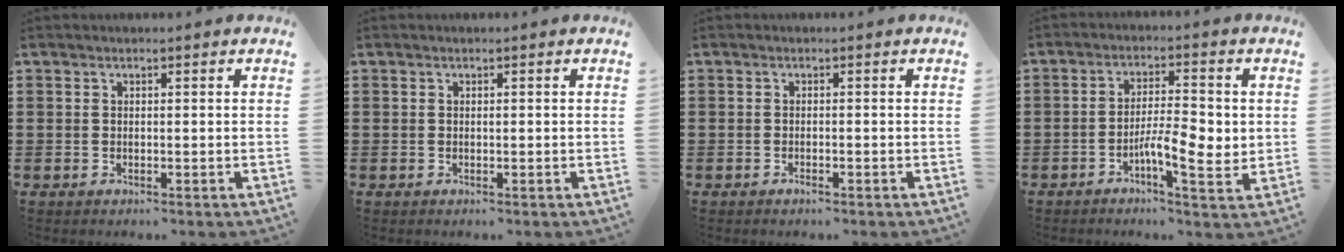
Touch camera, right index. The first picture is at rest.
{"total": 0.0}
{"total": 0.6, "force": [-0.4, 0.0, 0.4], "torque": [-0.009, -0.003, -0.006]}
{"total": 6.5, "force": [-1.5, 1.9, 6.0], "torque": [-0.098, 0.001, -0.030]}